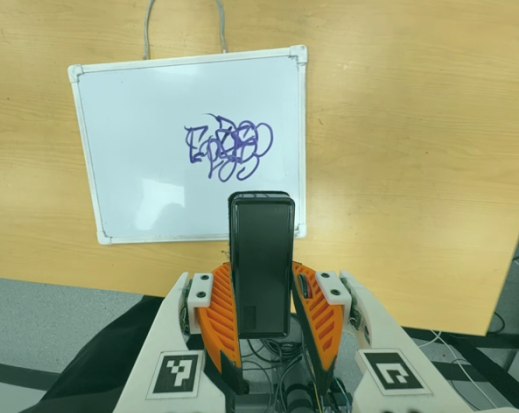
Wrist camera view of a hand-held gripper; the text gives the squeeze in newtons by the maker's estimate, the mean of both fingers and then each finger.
{"total": 3.9, "left": 2.6, "right": 5.3}